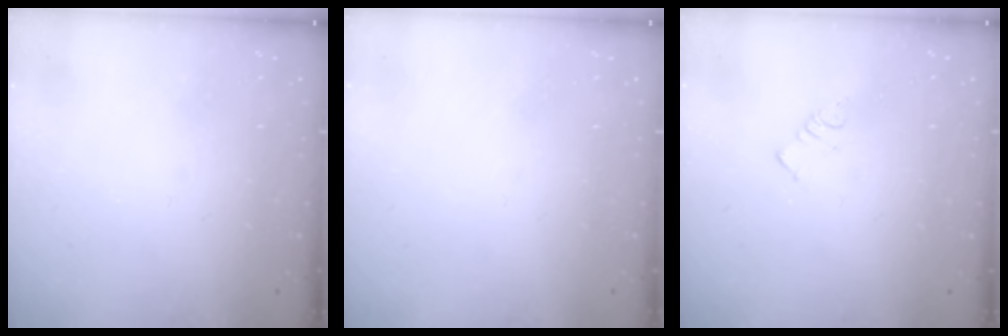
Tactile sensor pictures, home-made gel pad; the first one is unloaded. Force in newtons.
{"total": 1.6, "press": 1.6, "slide": 0.1}
{"total": 2.7, "press": 2.7, "slide": 0.4}